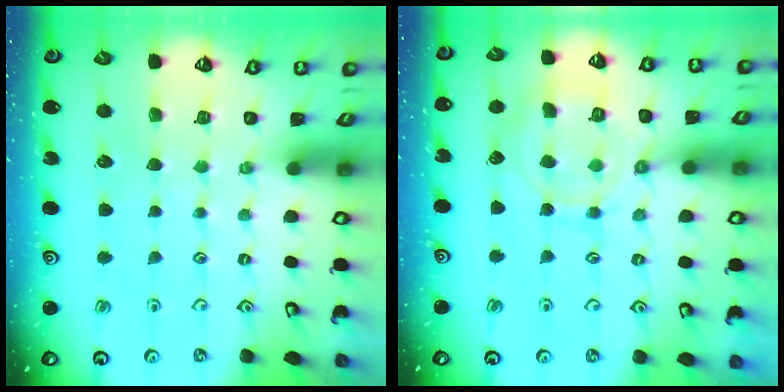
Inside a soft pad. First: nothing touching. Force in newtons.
{"total": 11.2, "press": 11.1, "slide": 0.7}